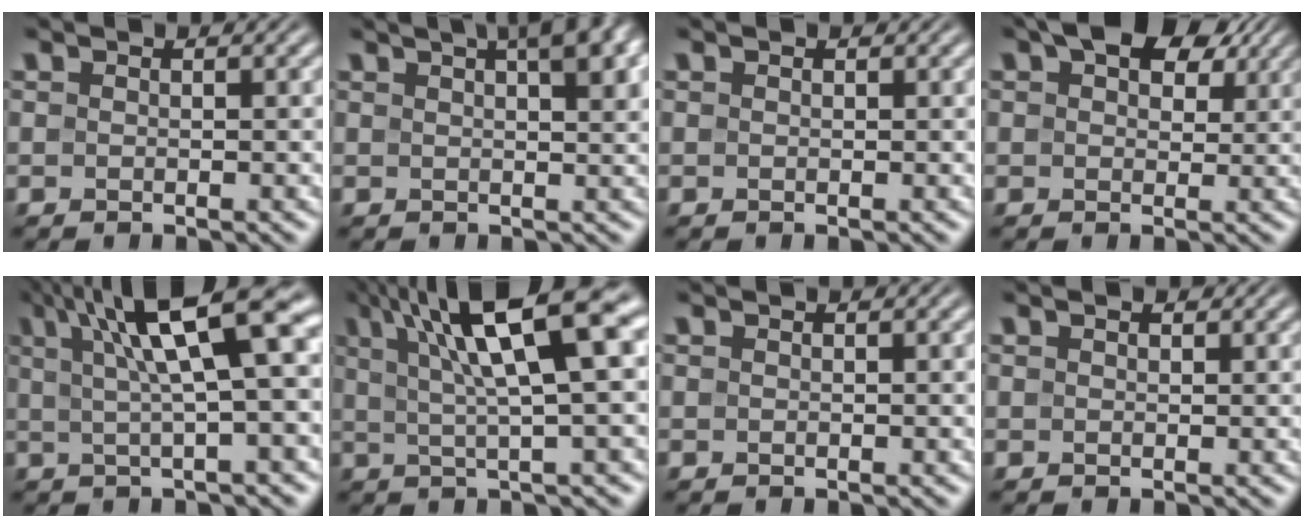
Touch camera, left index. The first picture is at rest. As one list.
[{"total": 6.7, "force": [3.4, 2.4, 5.3], "torque": [-0.044, 0.030, 0.028]}, {"total": 0.0}, {"total": 7.1, "force": [4.1, 3.7, 4.4], "torque": [-0.066, 0.019, 0.055]}, {"total": 10.3, "force": [3.4, 2.6, 9.4], "torque": [-0.139, 0.025, 0.052]}, {"total": 10.8, "force": [4.4, 2.4, 9.5], "torque": [-0.139, 0.023, 0.070]}, {"total": 0.0}, {"total": 0.6, "force": [0.4, 0.3, 0.3], "torque": [-0.005, 0.001, 0.007]}]